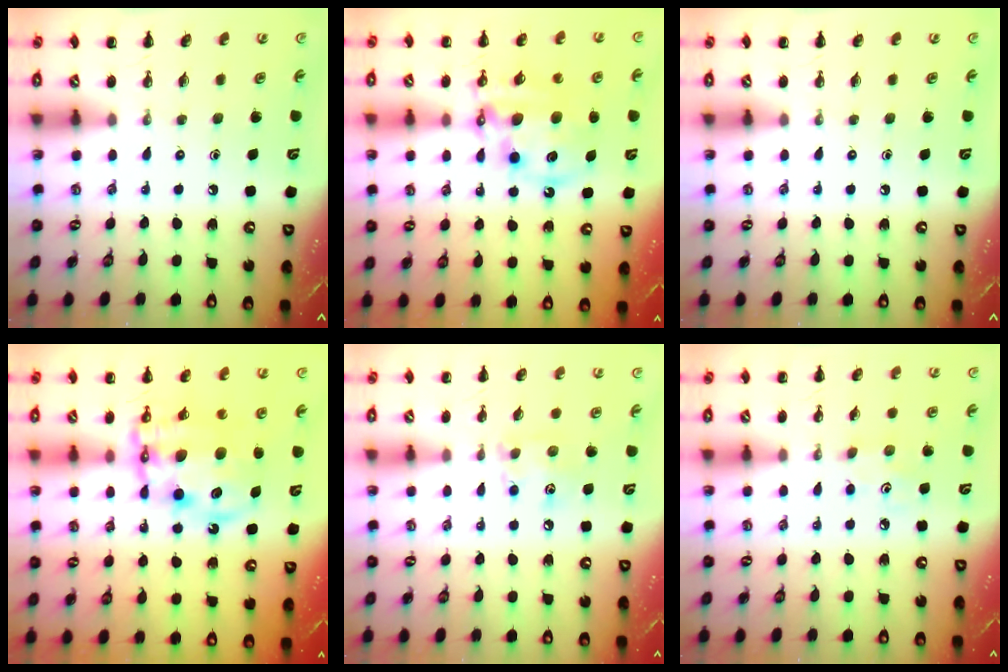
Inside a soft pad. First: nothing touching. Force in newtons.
{"total": 12.8, "press": 12.5, "slide": 2.9}
{"total": 0.0}
{"total": 14.2, "press": 13.8, "slide": 3.4}
{"total": 6.4, "press": 6.4, "slide": 0.3}
{"total": 2.5, "press": 2.4, "slide": 0.7}